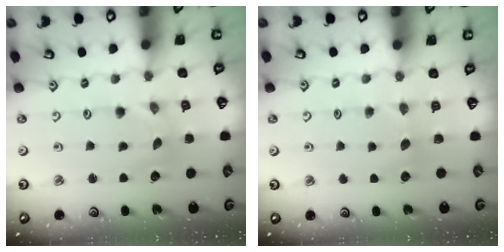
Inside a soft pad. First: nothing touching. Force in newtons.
{"total": 3.4, "press": 3.4, "slide": 0.5}